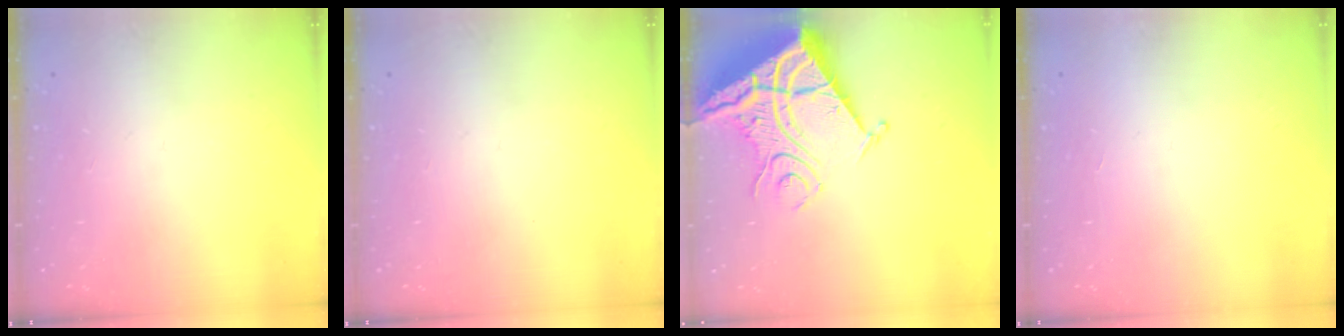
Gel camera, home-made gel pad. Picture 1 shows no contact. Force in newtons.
{"total": 0.0}
{"total": 16.7, "press": 16.6, "slide": 2.2}
{"total": 1.7, "press": 1.7, "slide": 0.1}